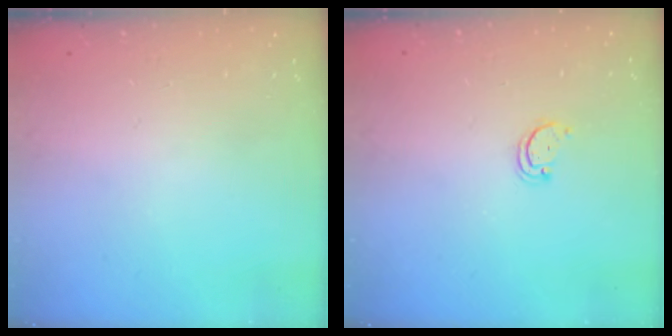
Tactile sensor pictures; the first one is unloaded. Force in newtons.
{"total": 2.2, "press": 2.1, "slide": 0.4}